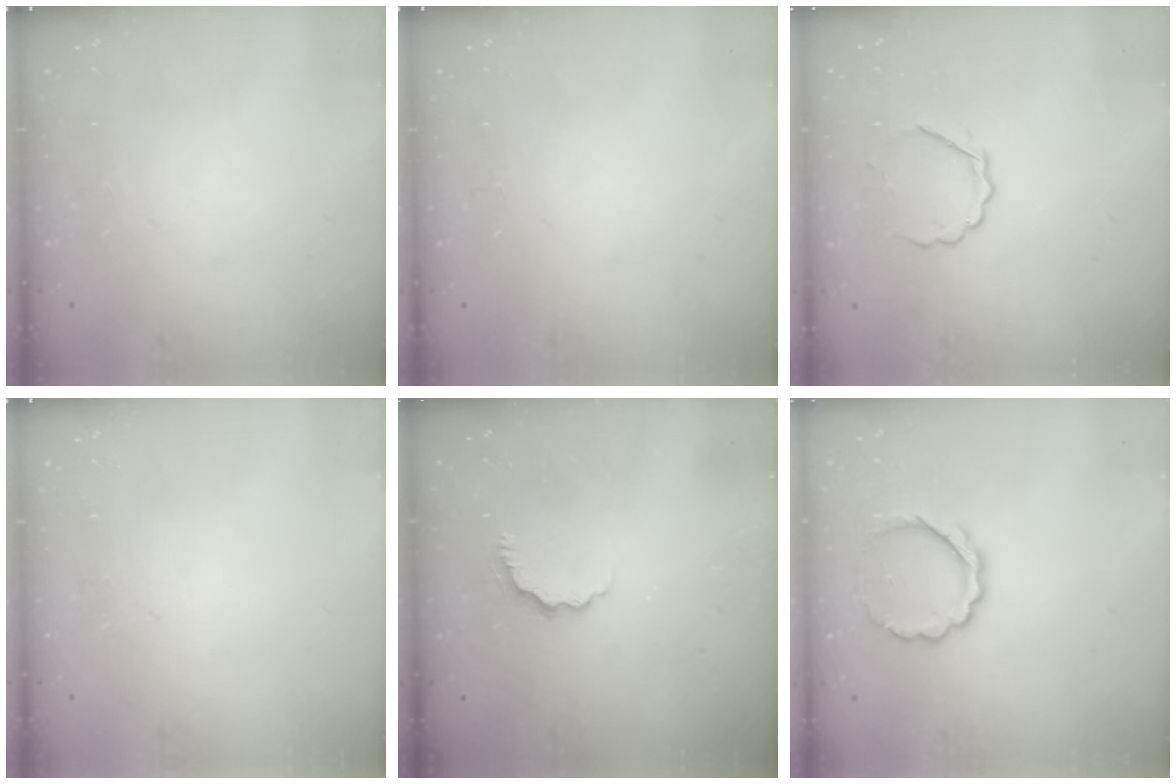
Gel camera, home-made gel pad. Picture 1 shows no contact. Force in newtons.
{"total": 0.0}
{"total": 4.2, "press": 4.2, "slide": 0.7}
{"total": 0.0}
{"total": 3.4, "press": 3.3, "slide": 0.7}
{"total": 7.6, "press": 7.6, "slide": 0.7}